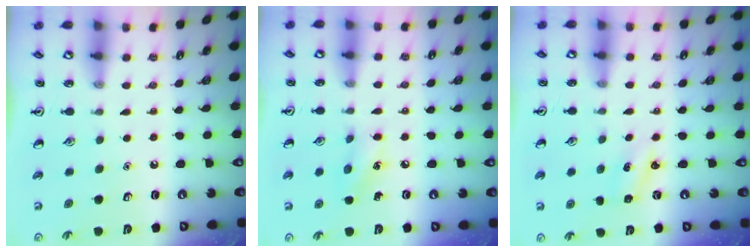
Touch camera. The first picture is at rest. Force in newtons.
{"total": 6.6, "press": 6.3, "slide": 1.9}
{"total": 2.2, "press": 2.1, "slide": 0.8}